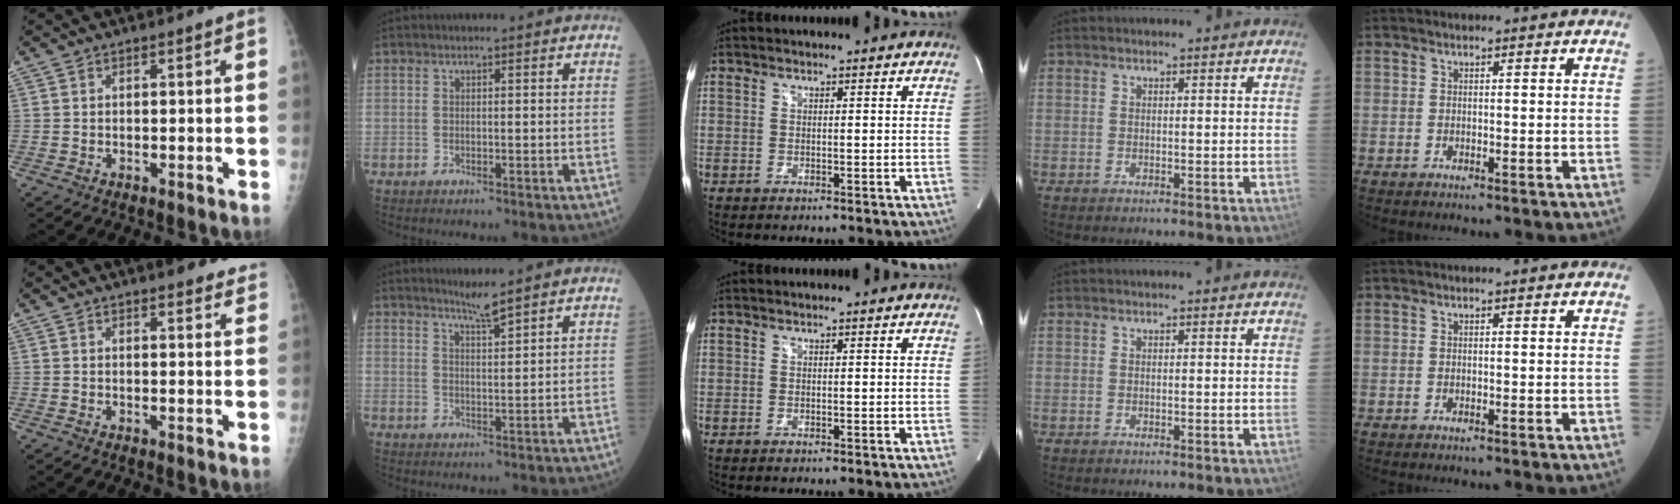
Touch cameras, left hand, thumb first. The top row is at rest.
{"thumb": {"total": 6.2, "force": [5.4, 1.6, 2.5], "torque": [-0.005, -0.019, 0.055]}, "index": {"total": 2.9, "force": [2.6, -0.7, 1.2], "torque": [-0.023, -0.005, 0.052]}}